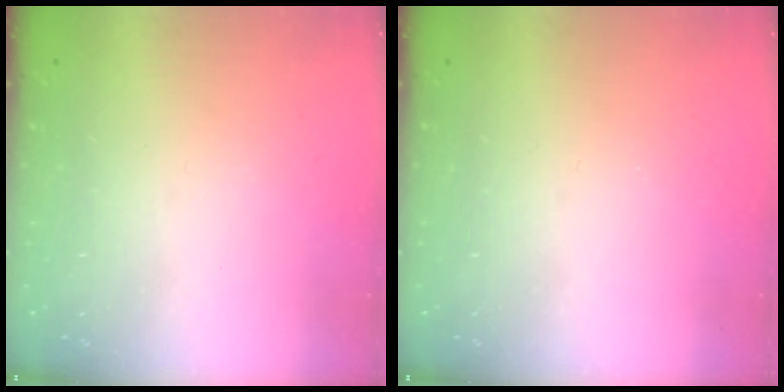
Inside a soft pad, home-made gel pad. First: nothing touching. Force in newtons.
{"total": 0.0}